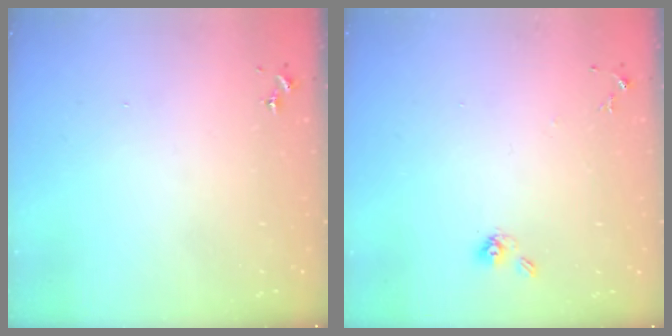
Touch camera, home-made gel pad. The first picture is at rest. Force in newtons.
{"total": 6.5, "press": 6.4, "slide": 1.5}